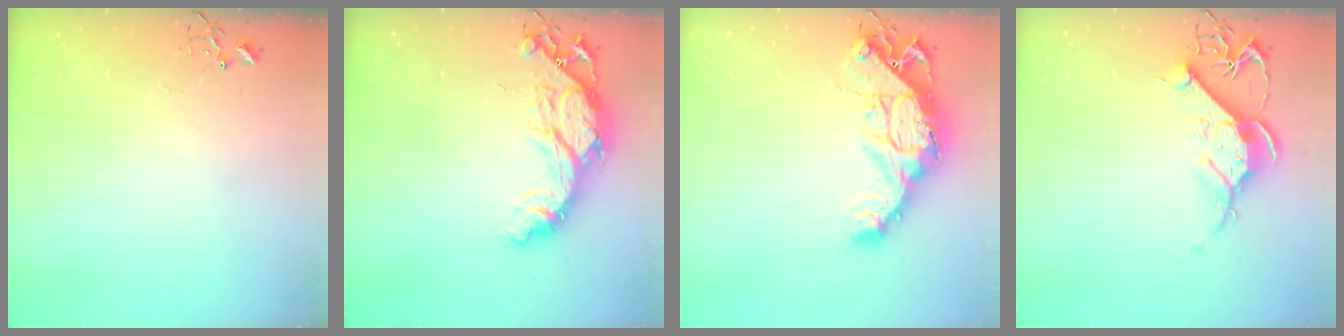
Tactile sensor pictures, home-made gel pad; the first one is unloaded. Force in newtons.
{"total": 17.1, "press": 17.1, "slide": 0.7}
{"total": 16.6, "press": 16.6, "slide": 1.6}
{"total": 12.0, "press": 11.9, "slide": 1.2}